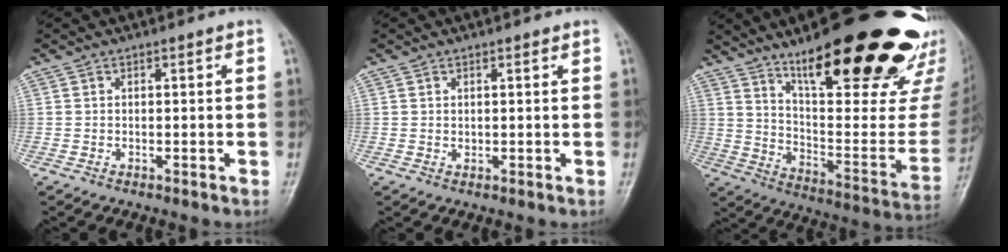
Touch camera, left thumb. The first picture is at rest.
{"total": 1.1, "force": [0.7, 0.6, 0.6], "torque": [-0.003, -0.004, 0.009]}
{"total": 34.6, "force": [21.9, 9.2, 25.1], "torque": [-0.281, -0.083, 0.331]}